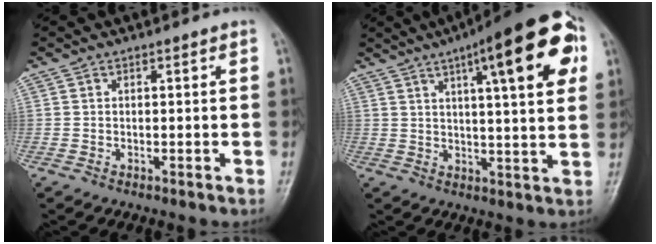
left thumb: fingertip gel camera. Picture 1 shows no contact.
{"total": 18.6, "force": [7.6, 4.3, 16.4], "torque": [-0.205, -0.003, 0.100]}